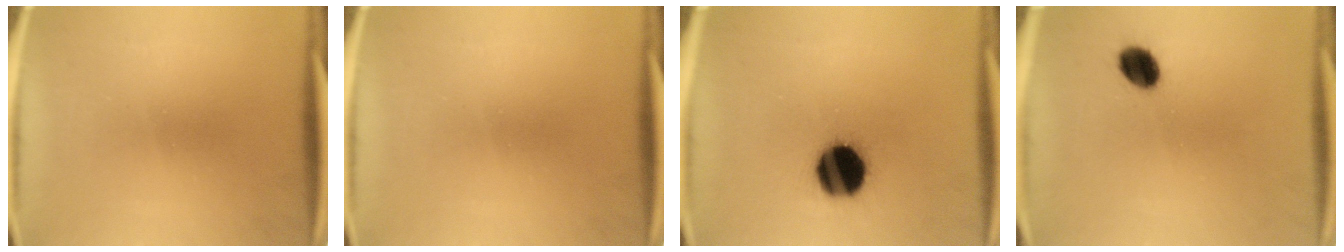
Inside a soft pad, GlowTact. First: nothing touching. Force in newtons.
{"total": 0.0}
{"total": 16.2}
{"total": 6.5}